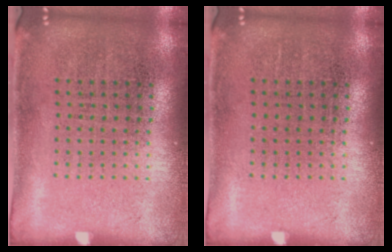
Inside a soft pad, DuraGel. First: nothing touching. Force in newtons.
{"total": 0.0}